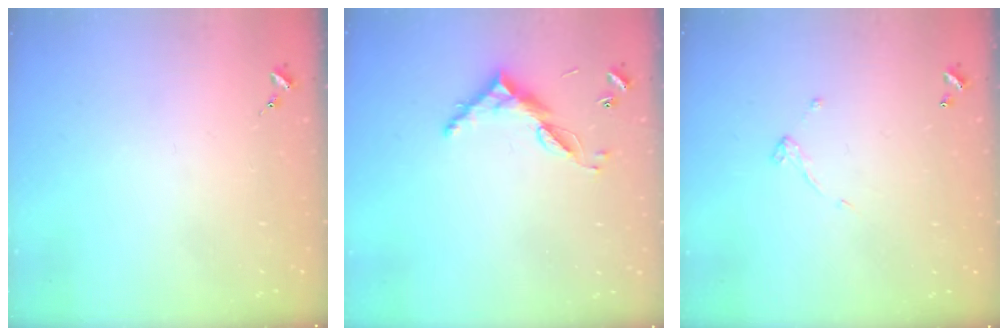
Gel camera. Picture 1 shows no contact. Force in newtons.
{"total": 8.7, "press": 8.7, "slide": 0.5}
{"total": 4.4, "press": 4.4, "slide": 0.2}